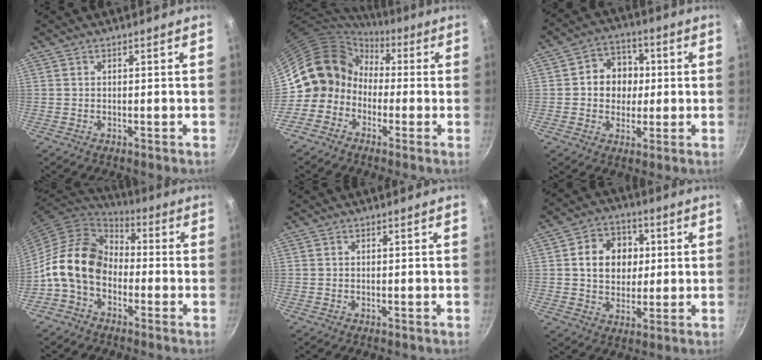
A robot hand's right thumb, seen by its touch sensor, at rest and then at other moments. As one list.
[{"total": 9.6, "force": [-0.3, 9.0, 3.4], "torque": [-0.025, 0.038, -0.029]}, {"total": 9.4, "force": [0.7, 8.2, 4.5], "torque": [-0.028, 0.008, 0.001]}, {"total": 14.0, "force": [-2.8, 10.3, 9.1], "torque": [-0.132, 0.043, -0.076]}, {"total": 0.0}, {"total": 10.6, "force": [2.3, 8.3, 6.1], "torque": [-0.068, 0.001, 0.037]}]